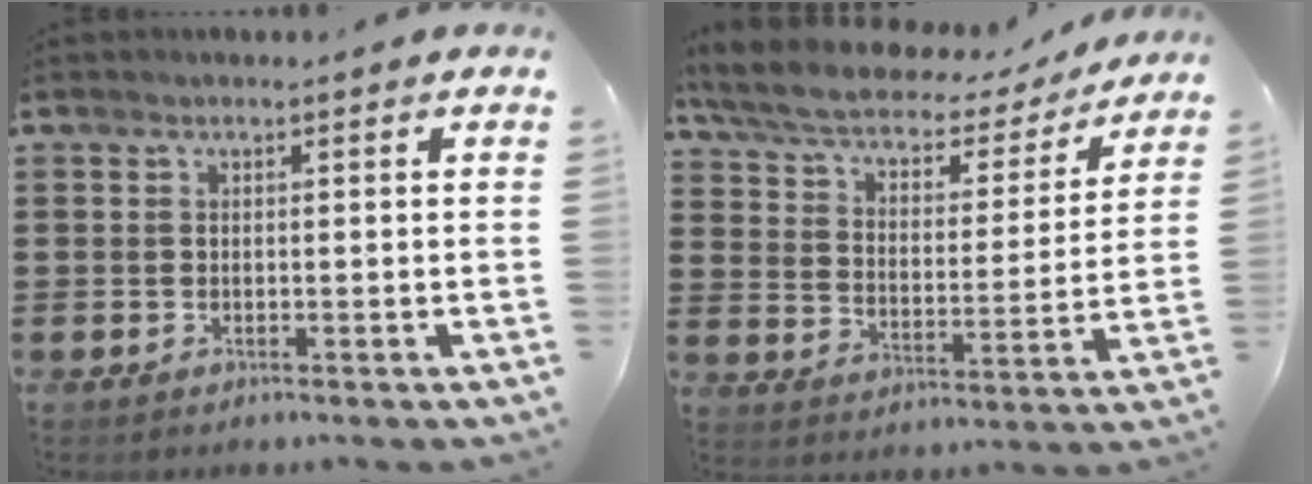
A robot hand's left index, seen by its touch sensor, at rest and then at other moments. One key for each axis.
{"total": 5.8, "fx": 5.0, "fy": 1.4, "fz": 2.7, "tx": -0.075, "ty": -0.033, "tz": 0.081}